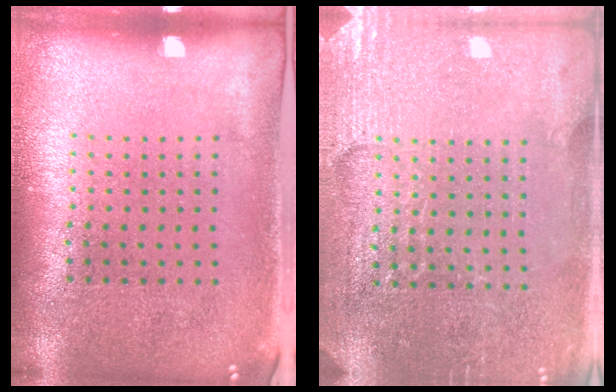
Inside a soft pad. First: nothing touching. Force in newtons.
{"total": 2.9, "press": 2.9, "slide": 0.2}